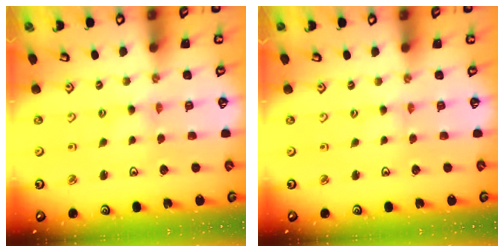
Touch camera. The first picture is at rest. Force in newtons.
{"total": 0.0}